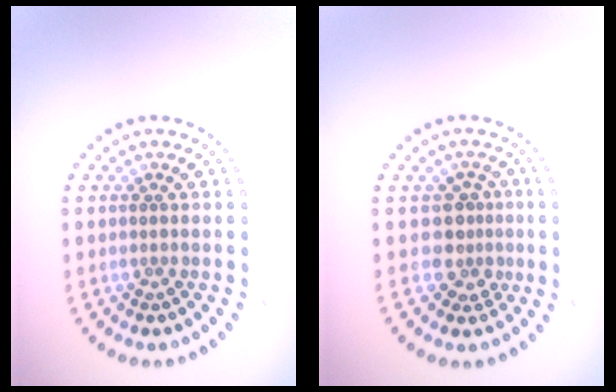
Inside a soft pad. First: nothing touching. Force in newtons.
{"total": 2.5, "press": 1.9, "slide": 1.7}